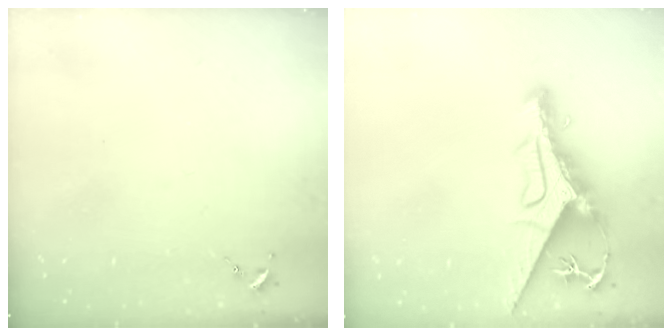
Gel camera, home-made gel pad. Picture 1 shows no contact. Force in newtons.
{"total": 11.5, "press": 11.4, "slide": 1.3}